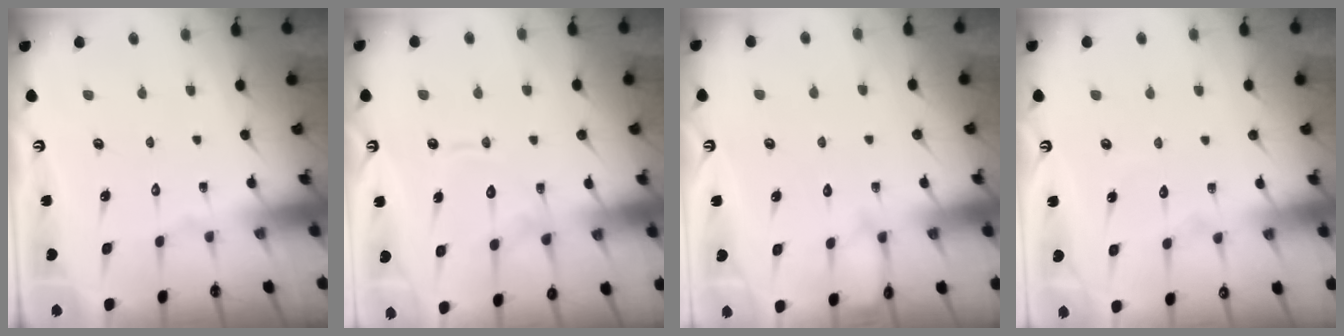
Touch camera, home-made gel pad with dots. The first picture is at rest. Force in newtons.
{"total": 11.8, "press": 11.8, "slide": 1.1}
{"total": 4.9, "press": 4.9, "slide": 0.4}
{"total": 3.0, "press": 3.0, "slide": 0.3}